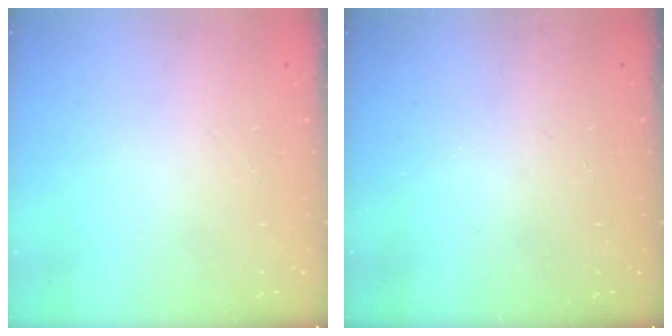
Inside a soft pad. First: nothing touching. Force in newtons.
{"total": 0.0}